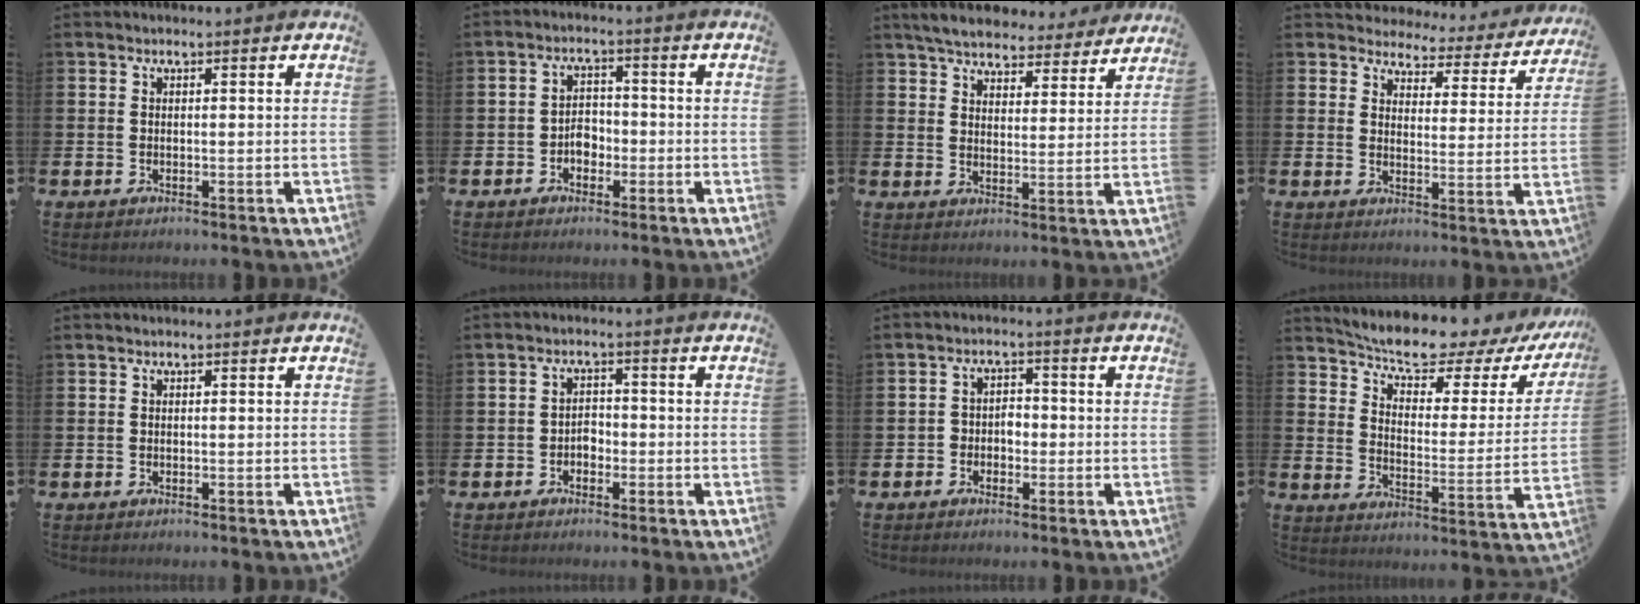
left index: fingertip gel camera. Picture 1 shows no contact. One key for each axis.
{"total": 2.8, "fx": -1.5, "fy": 2.1, "fz": 1.3, "tx": -0.028, "ty": 0.008, "tz": -0.034}
{"total": 5.7, "fx": 5.5, "fy": 1.3, "fz": 0.9, "tx": -0.039, "ty": -0.033, "tz": 0.096}
{"total": 3.5, "fx": 3.3, "fy": 1.2, "fz": 0.1, "tx": -0.020, "ty": -0.035, "tz": 0.048}
{"total": 0.0}
{"total": 2.0, "fx": -1.3, "fy": 1.4, "fz": 0.6, "tx": -0.015, "ty": 0.006, "tz": -0.030}
{"total": 2.5, "fx": -1.4, "fy": 2.0, "fz": 0.8, "tx": -0.020, "ty": 0.010, "tz": -0.033}
{"total": 8.2, "fx": 7.2, "fy": 2.0, "fz": 3.4, "tx": -0.087, "ty": -0.055, "tz": 0.117}